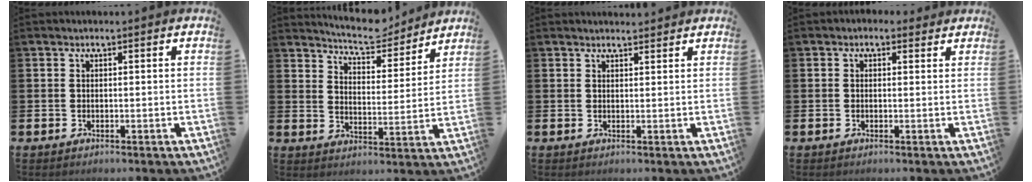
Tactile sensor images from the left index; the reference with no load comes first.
{"total": 7.0, "force": [6.9, 1.1, 1.1], "torque": [-0.040, -0.047, 0.120]}
{"total": 1.6, "force": [1.6, 0.2, 0.0], "torque": [0.006, -0.008, 0.027]}
{"total": 0.9, "force": [0.5, 0.7, 0.2], "torque": [-0.005, 0.008, 0.008]}